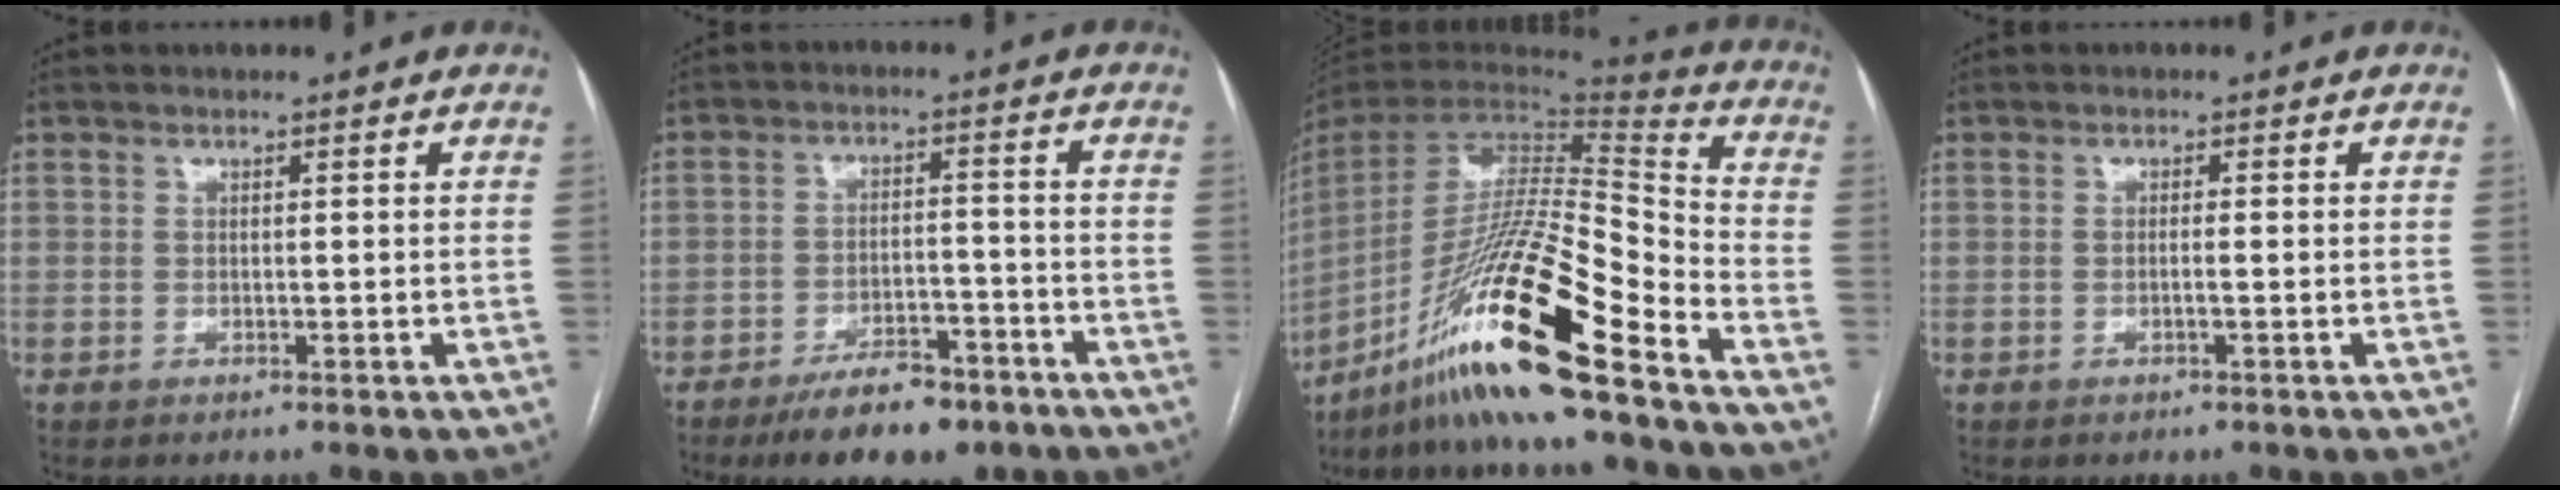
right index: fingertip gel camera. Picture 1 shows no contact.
{"total": 9.8, "force": [-7.1, 3.8, 5.6], "torque": [-0.086, 0.000, -0.115]}
{"total": 24.5, "force": [-16.8, 0.6, 17.8], "torque": [-0.342, -0.028, -0.310]}
{"total": 1.0, "force": [-0.3, -0.1, 0.9], "torque": [-0.015, 0.002, -0.006]}